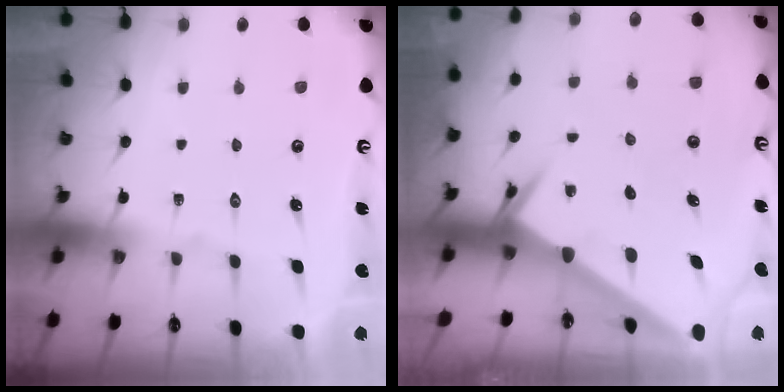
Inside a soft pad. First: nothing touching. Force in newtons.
{"total": 3.7, "press": 3.6, "slide": 0.4}